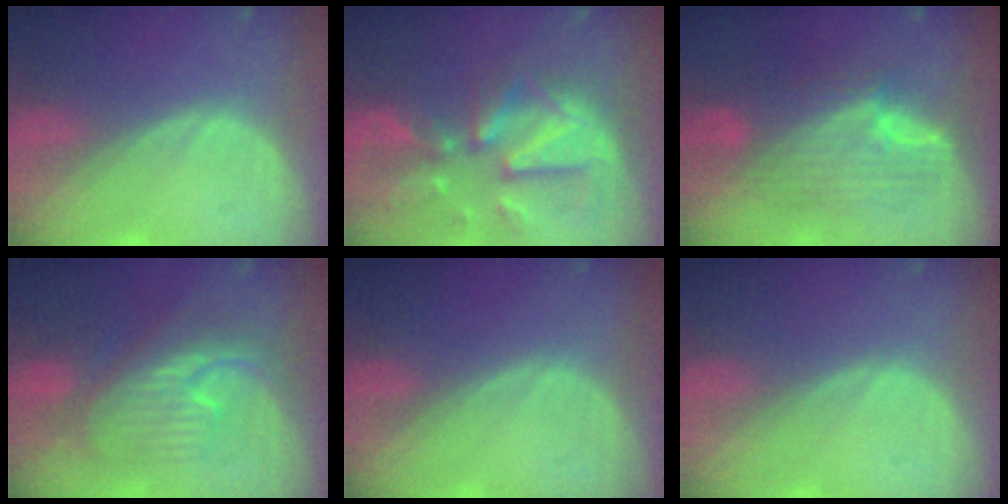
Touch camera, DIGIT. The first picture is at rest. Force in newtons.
{"total": 12.1, "press": 10.5, "slide": 6.1}
{"total": 8.6, "press": 8.6, "slide": 0.3}
{"total": 9.1, "press": 9.0, "slide": 0.6}
{"total": 0.0}
{"total": 0.0}